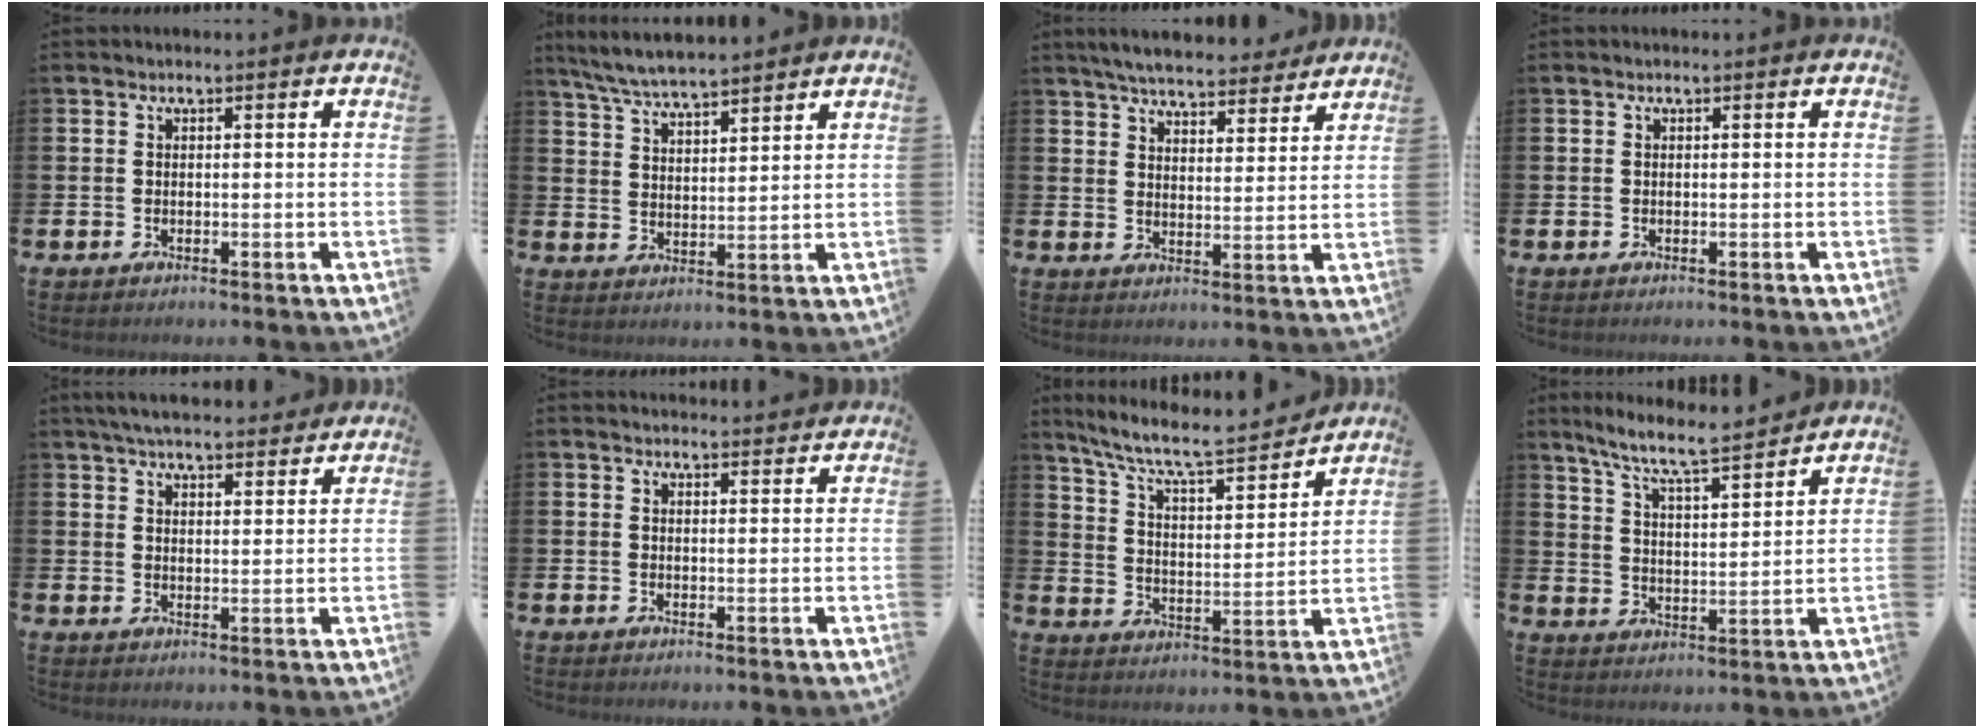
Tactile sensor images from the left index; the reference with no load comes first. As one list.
[{"total": 6.1, "force": [5.9, 0.5, 1.5], "torque": [-0.054, -0.024, 0.107]}, {"total": 6.0, "force": [5.8, 1.1, 1.4], "torque": [-0.037, -0.032, 0.100]}, {"total": 0.0}, {"total": 5.2, "force": [5.0, 0.8, 1.2], "torque": [-0.027, -0.022, 0.089]}, {"total": 2.0, "force": [1.9, 0.3, -0.1], "torque": [0.008, -0.012, 0.033]}, {"total": 8.9, "force": [7.9, 1.5, 3.7], "torque": [-0.098, -0.053, 0.132]}, {"total": 8.1, "force": [7.5, 0.3, 3.1], "torque": [-0.088, -0.048, 0.131]}]